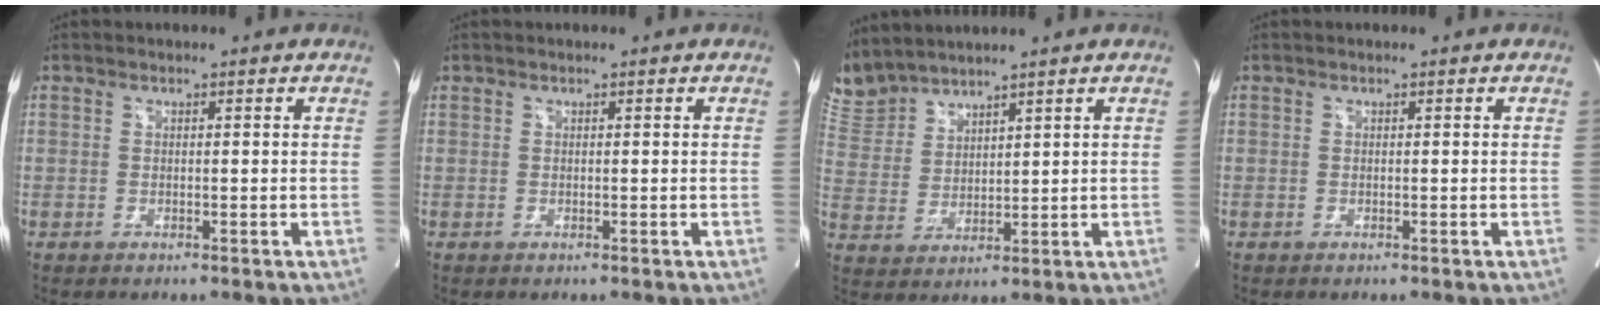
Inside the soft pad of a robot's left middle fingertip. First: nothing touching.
{"total": 0.0}
{"total": 7.3, "force": [7.2, 0.9, 0.6], "torque": [-0.037, 0.017, 0.163]}
{"total": 0.0}